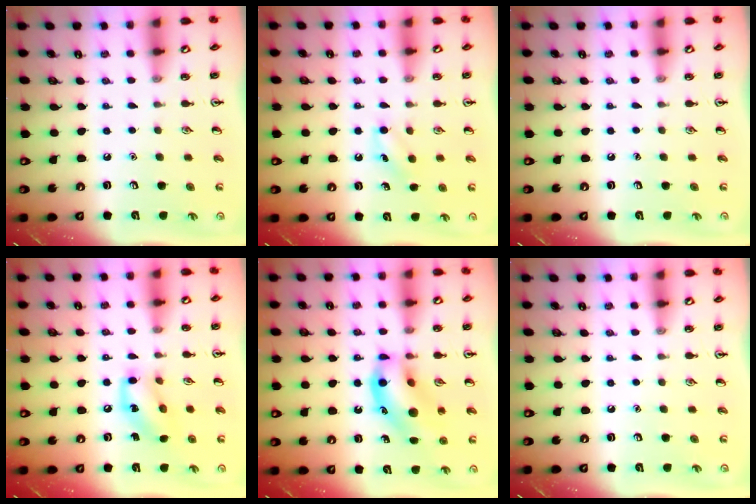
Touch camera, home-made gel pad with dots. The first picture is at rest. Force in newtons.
{"total": 5.0, "press": 4.7, "slide": 1.7}
{"total": 0.0}
{"total": 11.5, "press": 11.3, "slide": 1.6}
{"total": 14.9, "press": 14.5, "slide": 3.2}
{"total": 0.0}